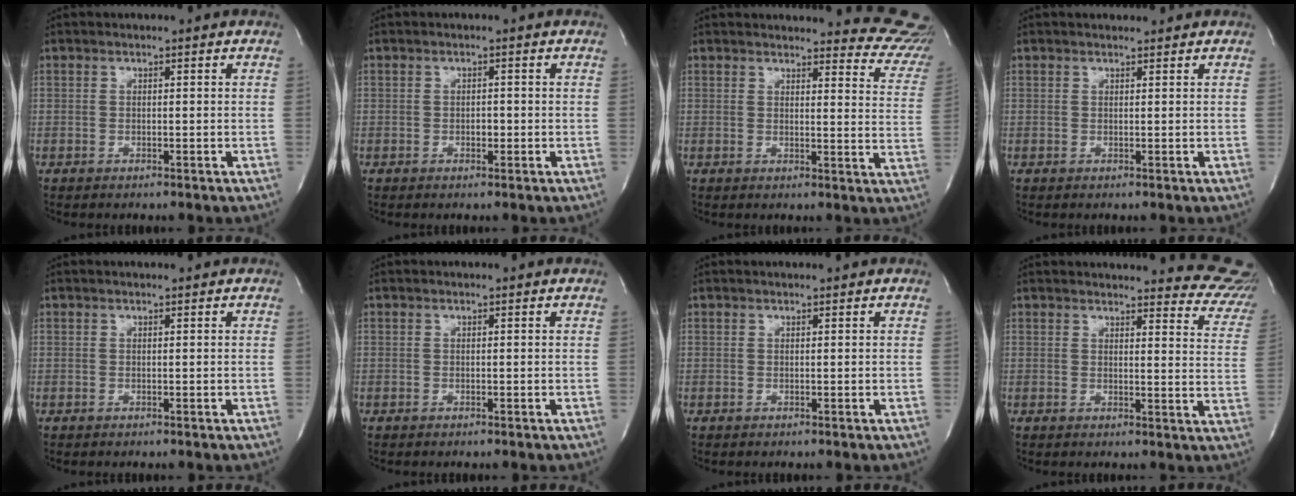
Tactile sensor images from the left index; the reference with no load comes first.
{"total": 1.1, "force": [-0.6, 0.6, 0.8], "torque": [-0.014, -0.002, -0.010]}
{"total": 17.7, "force": [17.3, 2.8, 2.6], "torque": [0.002, -0.102, 0.154]}
{"total": 2.3, "force": [2.1, 0.5, 0.5], "torque": [-0.010, 0.015, 0.030]}
{"total": 0.6, "force": [0.6, 0.0, 0.3], "torque": [-0.005, 0.008, 0.012]}
{"total": 0.0}
{"total": 1.2, "force": [1.1, 0.1, 0.5], "torque": [-0.007, 0.013, 0.020]}
{"total": 20.4, "force": [19.8, 3.4, 3.7], "torque": [-0.022, -0.099, 0.190]}